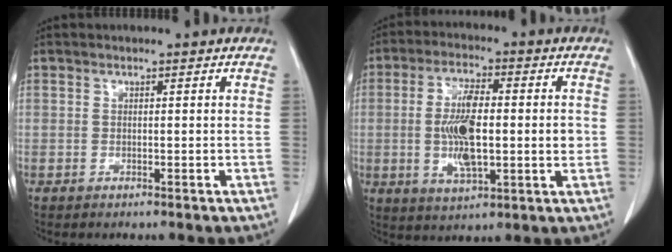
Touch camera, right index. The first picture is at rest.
{"total": 11.6, "force": [-0.5, 3.6, 11.0], "torque": [-0.207, 0.008, -0.005]}